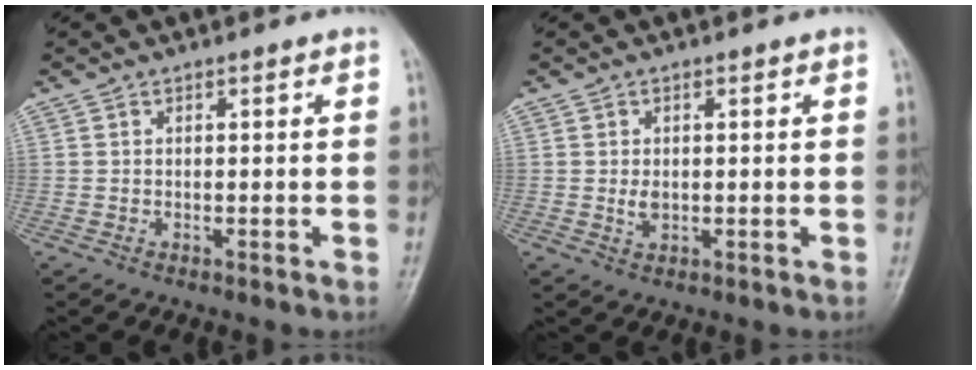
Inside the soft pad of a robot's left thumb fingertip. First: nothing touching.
{"total": 2.1, "force": [0.1, 1.3, 1.6], "torque": [-0.025, -0.004, 0.005]}